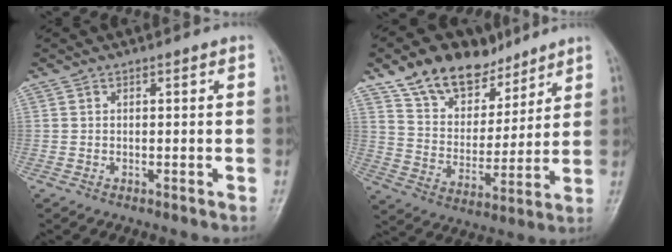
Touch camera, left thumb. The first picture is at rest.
{"total": 15.8, "force": [11.0, 9.3, 6.4], "torque": [-0.062, -0.050, 0.198]}